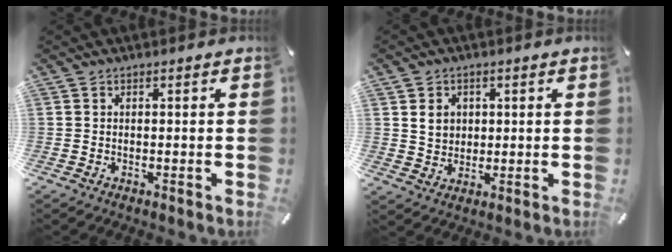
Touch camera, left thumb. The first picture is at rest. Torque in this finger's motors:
{"motor_torque": [1.19, 1.04, 0.31, -0.35, 0.05]}